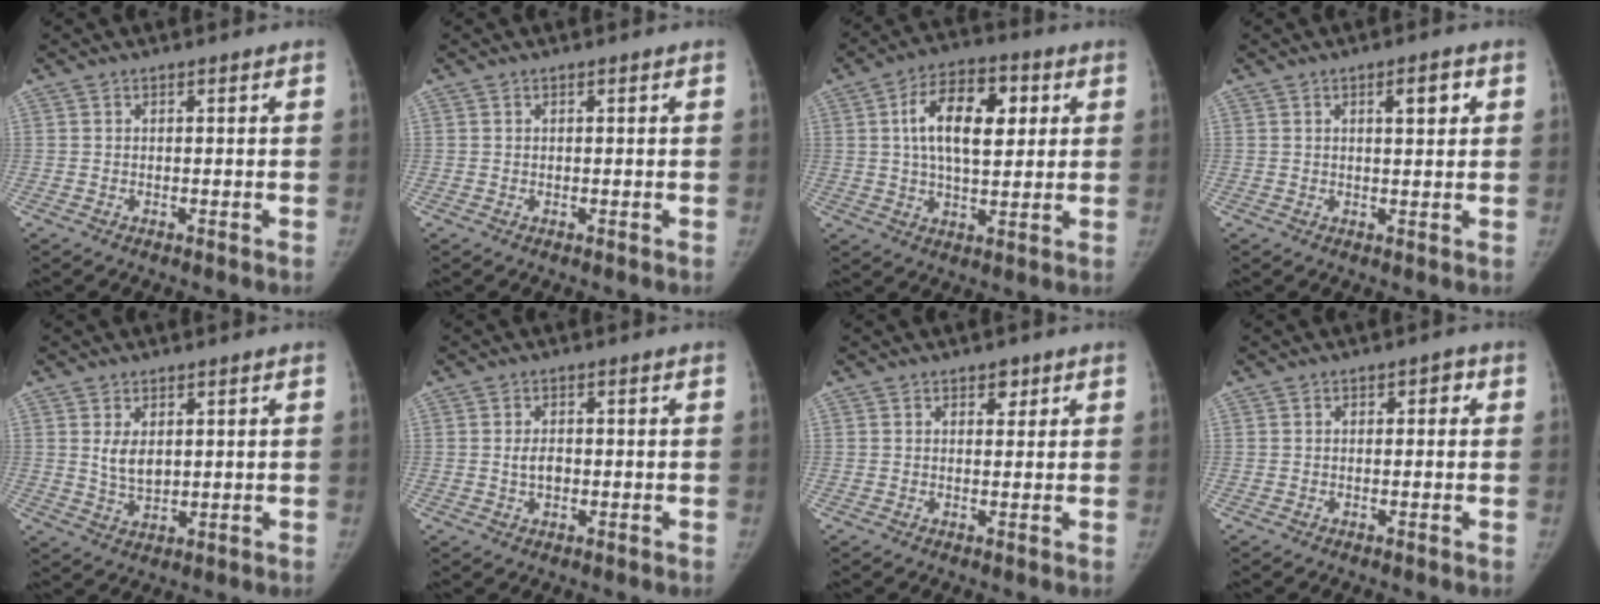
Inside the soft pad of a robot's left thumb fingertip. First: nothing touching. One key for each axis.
{"total": 0.0}
{"total": 14.0, "fx": 3.4, "fy": 7.5, "fz": 11.4, "tx": -0.170, "ty": 0.004, "tz": 0.052}
{"total": 4.0, "fx": 1.5, "fy": 1.4, "fz": 3.4, "tx": -0.041, "ty": -0.005, "tz": 0.021}
{"total": 4.6, "fx": 1.3, "fy": 2.8, "fz": 3.4, "tx": -0.052, "ty": -0.015, "tz": 0.032}
{"total": 2.7, "fx": -0.2, "fy": 1.8, "fz": 2.1, "tx": -0.034, "ty": 0.003, "tz": -0.003}
{"total": 1.9, "fx": 1.1, "fy": 1.2, "fz": 0.9, "tx": 0.003, "ty": -0.004, "tz": 0.012}
{"total": 2.1, "fx": 0.3, "fy": 1.3, "fz": 1.7, "tx": -0.012, "ty": 0.011, "tz": -0.001}